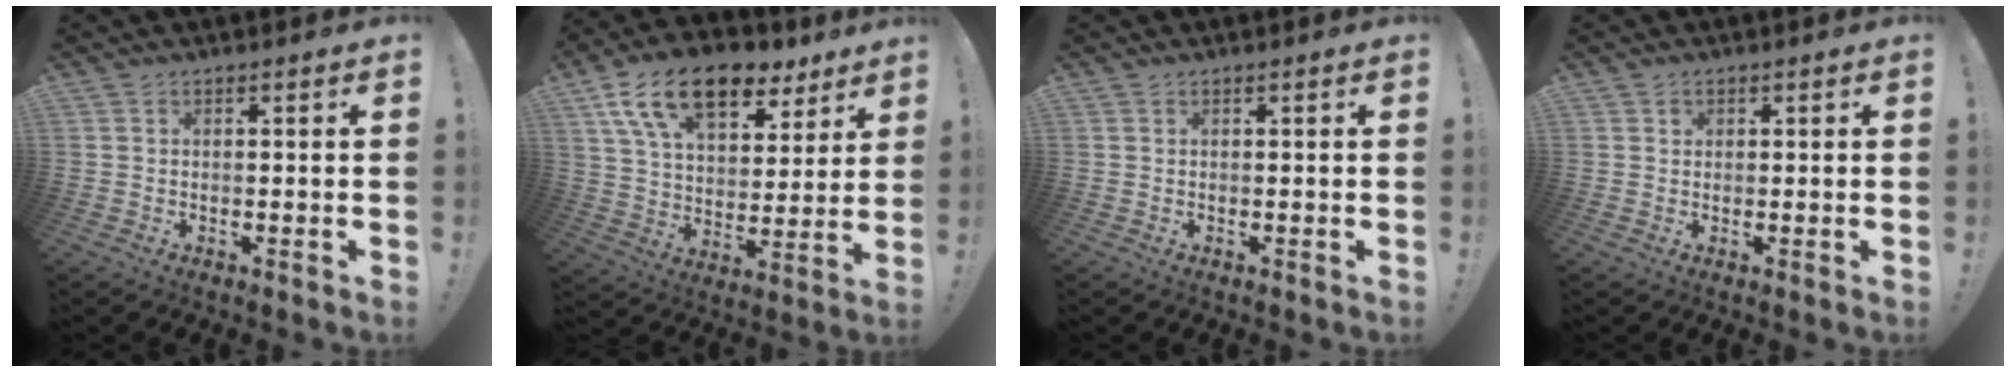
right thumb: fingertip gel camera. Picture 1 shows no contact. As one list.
[{"total": 18.7, "force": [11.4, 10.0, 10.9], "torque": [-0.180, -0.064, 0.202]}, {"total": 0.0}, {"total": 1.1, "force": [0.5, 0.9, 0.1], "torque": [0.003, -0.001, 0.008]}]